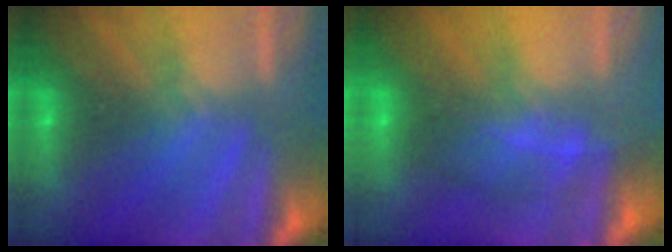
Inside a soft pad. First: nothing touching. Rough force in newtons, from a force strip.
{"total": 2.7}